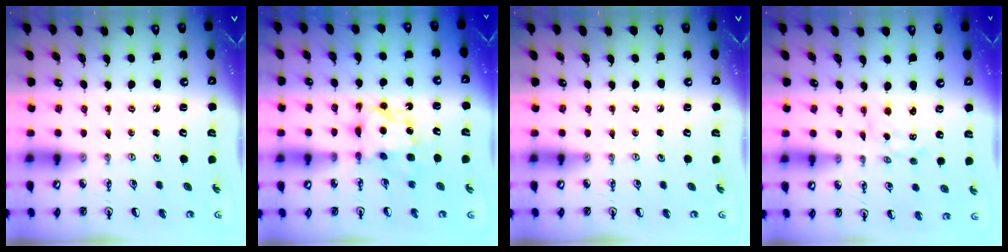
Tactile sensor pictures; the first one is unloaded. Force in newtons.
{"total": 6.4, "press": 6.3, "slide": 0.4}
{"total": 0.0}
{"total": 1.1, "press": 0.9, "slide": 0.6}